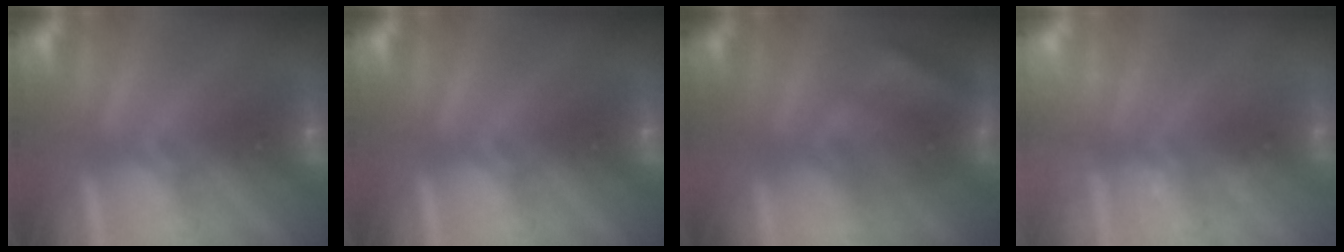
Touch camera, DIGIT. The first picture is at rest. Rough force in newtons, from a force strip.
{"total": 0.0}
{"total": 3.6}
{"total": 2.2}